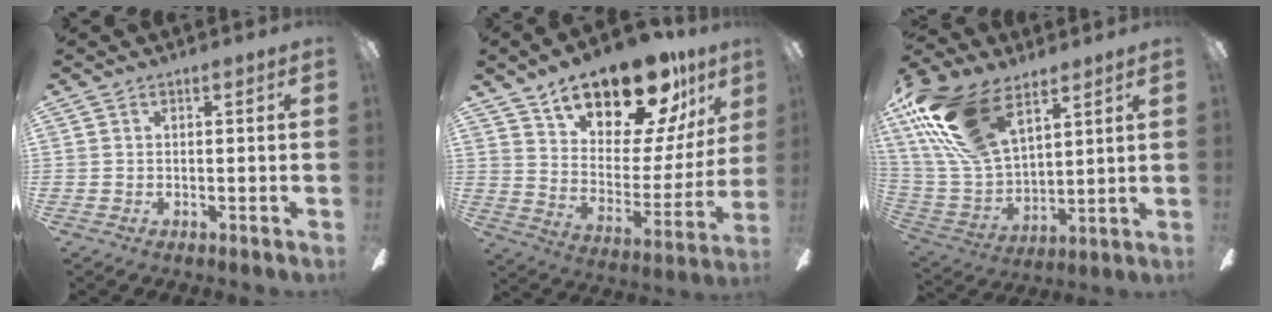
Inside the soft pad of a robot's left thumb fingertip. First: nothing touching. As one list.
[{"total": 21.0, "force": [15.8, 8.4, 10.9], "torque": [-0.172, -0.106, 0.272]}, {"total": 22.8, "force": [12.9, 11.5, 14.9], "torque": [-0.338, -0.038, 0.233]}]